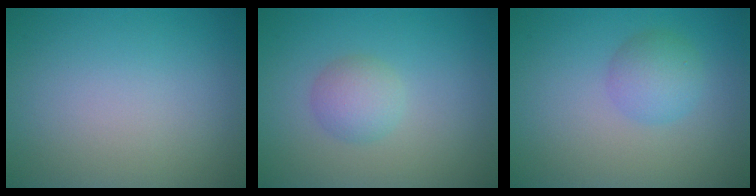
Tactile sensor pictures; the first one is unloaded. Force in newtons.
{"total": 2.3, "press": 2.3, "slide": 0.1}
{"total": 2.7, "press": 2.7, "slide": 0.1}